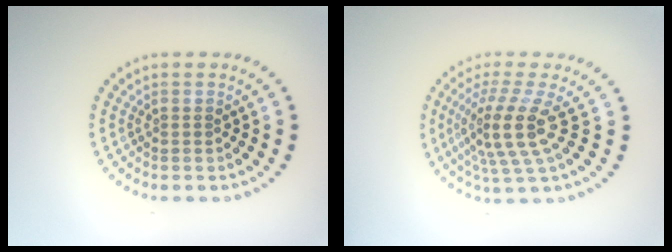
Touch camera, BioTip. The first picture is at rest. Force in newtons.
{"total": 4.6, "press": 3.5, "slide": 3.1}